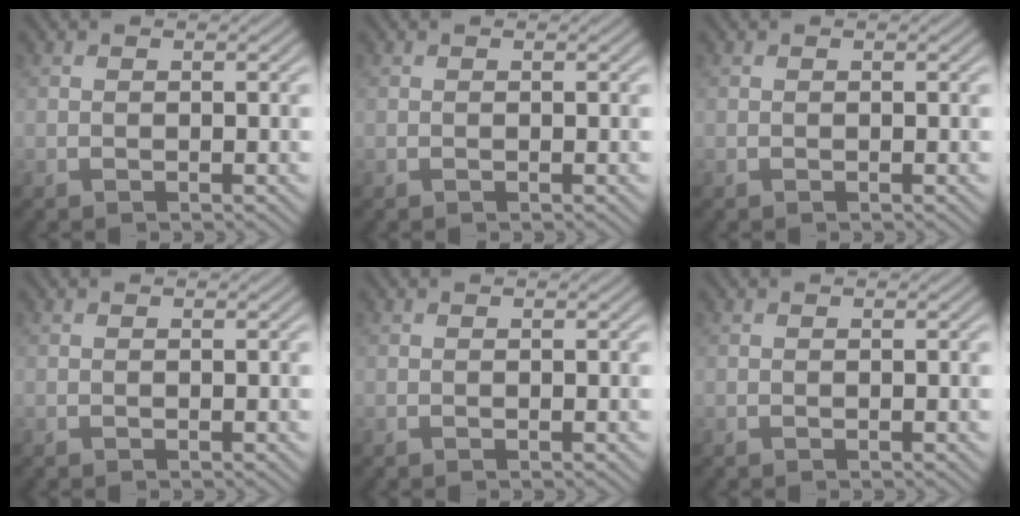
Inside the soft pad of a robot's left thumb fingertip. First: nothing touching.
{"total": 0.0}
{"total": 0.0}
{"total": 0.0}
{"total": 0.0}
{"total": 0.0}